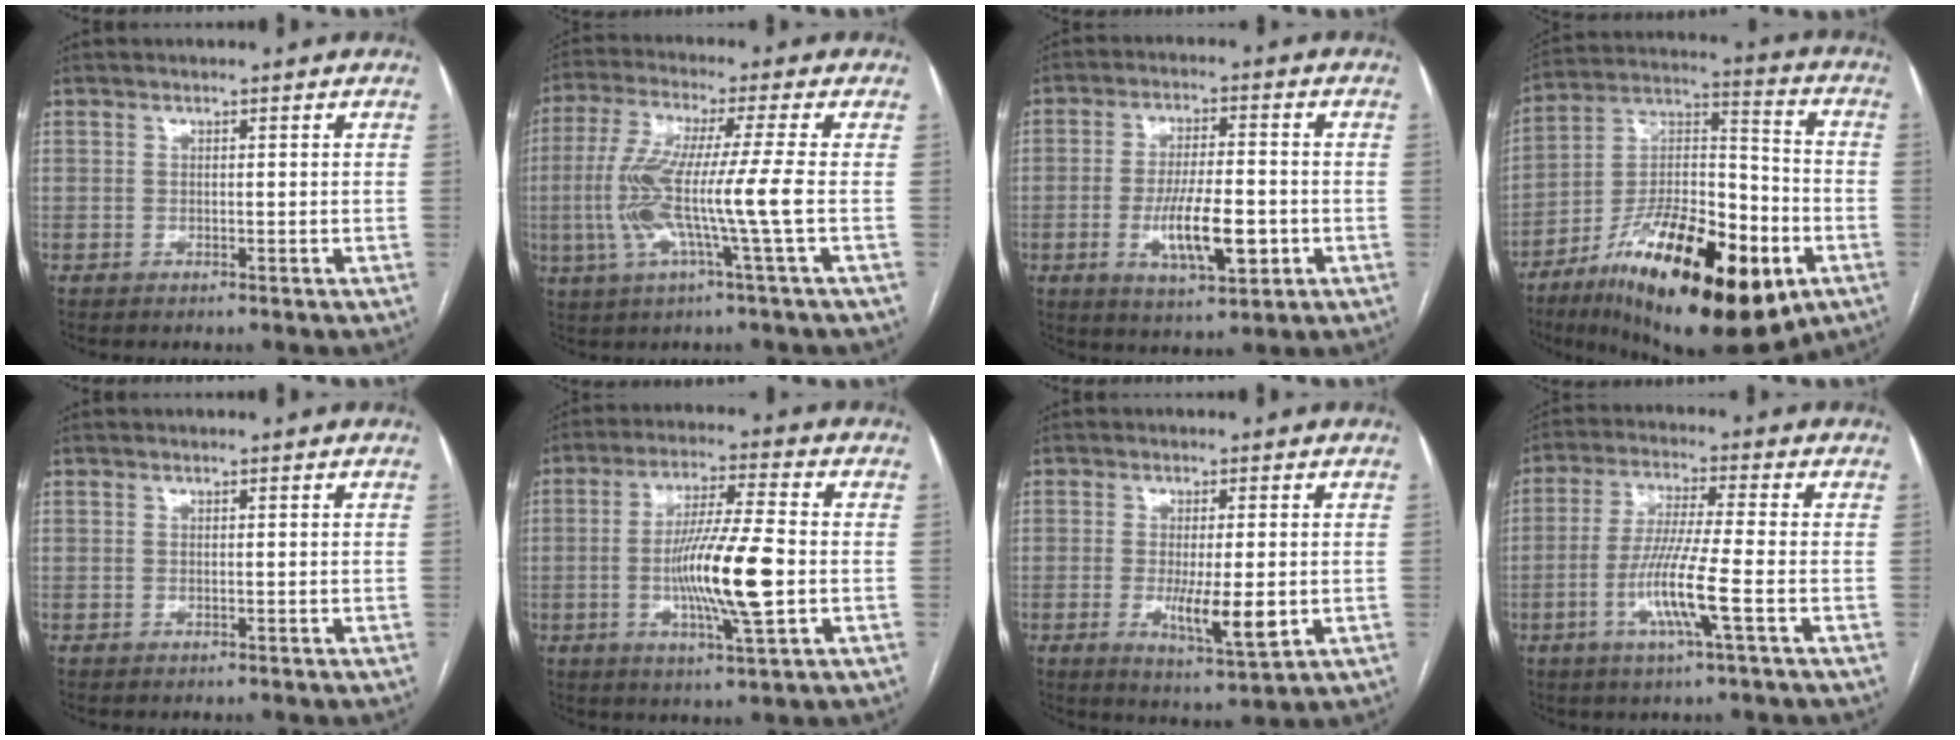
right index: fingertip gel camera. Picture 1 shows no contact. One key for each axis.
{"total": 11.6, "fx": -2.0, "fy": -1.0, "fz": 11.4, "tx": -0.231, "ty": -0.003, "tz": -0.042}
{"total": 10.3, "fx": -2.6, "fy": 2.8, "fz": 9.6, "tx": -0.175, "ty": -0.006, "tz": -0.037}
{"total": 26.3, "fx": -12.2, "fy": 8.7, "fz": 21.6, "tx": -0.336, "ty": -0.002, "tz": -0.187}
{"total": 0.0}
{"total": 13.0, "fx": -2.0, "fy": 0.7, "fz": 12.8, "tx": -0.238, "ty": -0.009, "tz": -0.038}
{"total": 7.5, "fx": -1.3, "fy": 1.4, "fz": 7.3, "tx": -0.125, "ty": -0.018, "tz": -0.018}
{"total": 9.6, "fx": -3.1, "fy": -0.4, "fz": 9.0, "tx": -0.178, "ty": -0.012, "tz": -0.062}